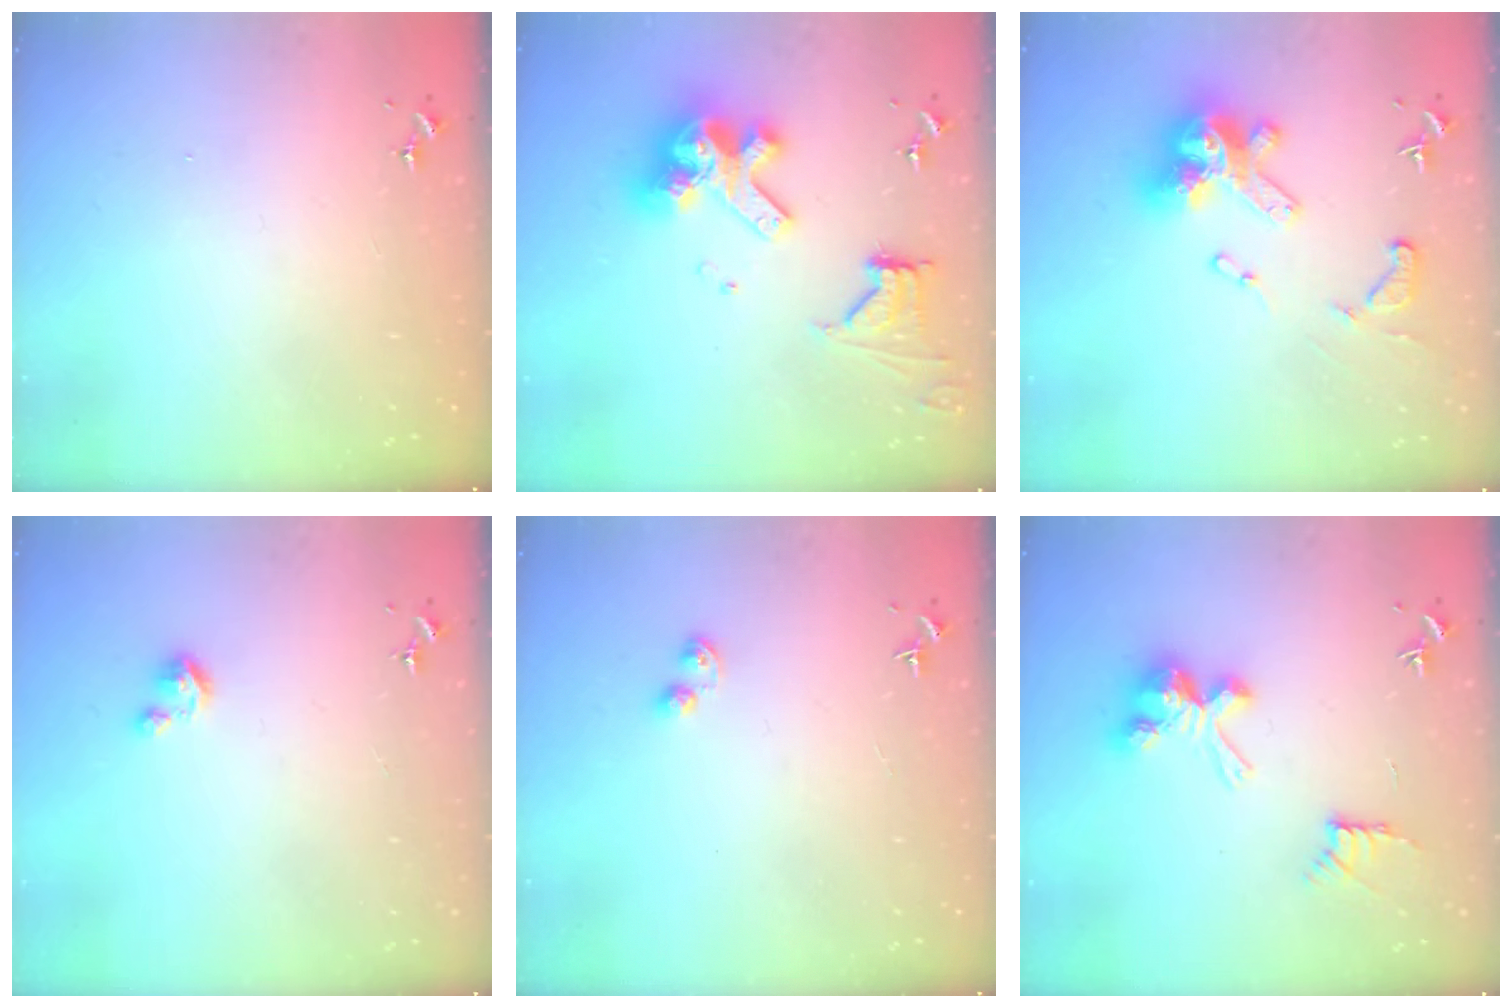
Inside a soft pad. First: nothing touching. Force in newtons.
{"total": 17.2, "press": 17.2, "slide": 1.5}
{"total": 18.2, "press": 18.2, "slide": 1.7}
{"total": 3.8, "press": 3.8, "slide": 0.4}
{"total": 3.8, "press": 3.8, "slide": 0.4}
{"total": 10.8, "press": 10.8, "slide": 0.6}